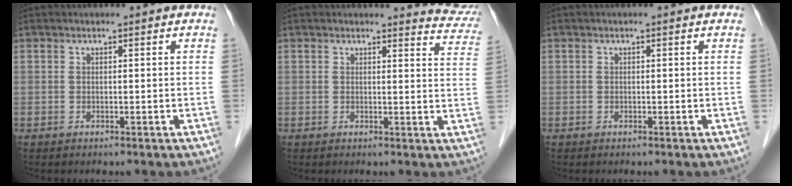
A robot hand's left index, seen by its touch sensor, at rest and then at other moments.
{"total": 6.7, "force": [6.6, 0.9, 0.0], "torque": [0.018, -0.037, 0.043]}
{"total": 0.0}